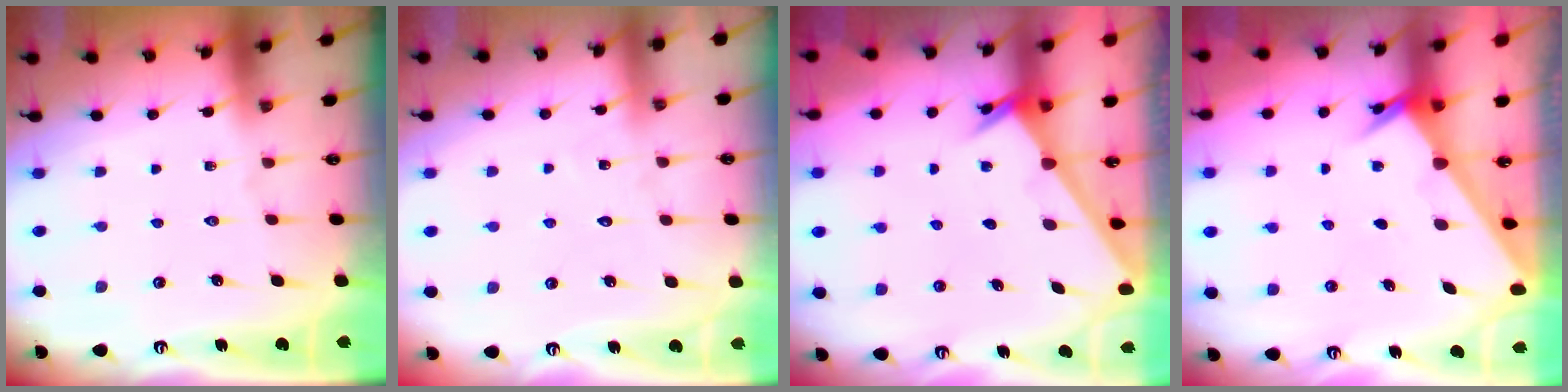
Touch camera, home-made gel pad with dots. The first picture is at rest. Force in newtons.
{"total": 5.7, "press": 5.7, "slide": 0.5}
{"total": 2.6, "press": 2.6, "slide": 0.2}
{"total": 2.5, "press": 2.5, "slide": 0.2}